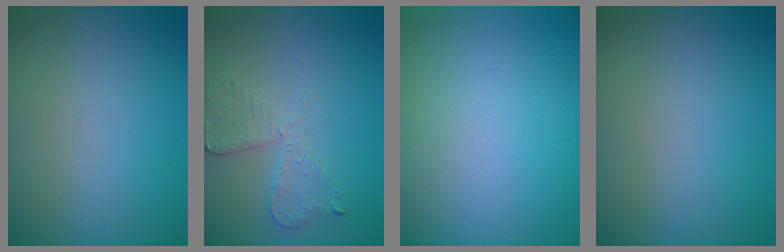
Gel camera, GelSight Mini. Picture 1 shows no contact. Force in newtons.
{"total": 3.0, "press": 2.6, "slide": 1.5}
{"total": 0.0}
{"total": 0.0}